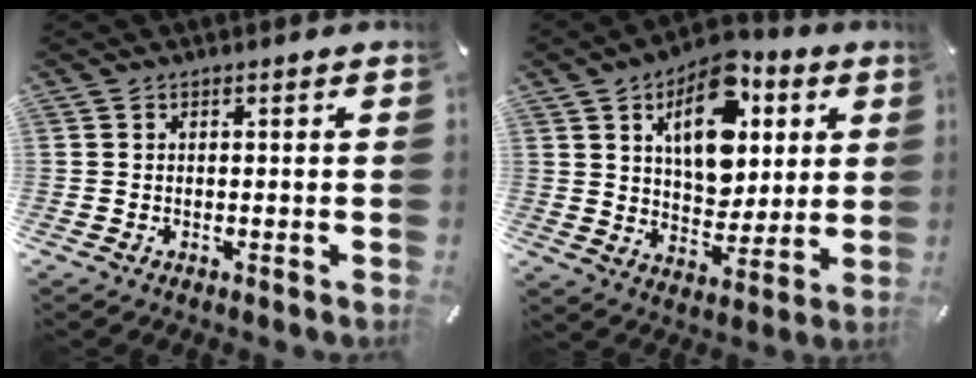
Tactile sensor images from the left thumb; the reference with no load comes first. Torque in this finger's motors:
{"motor_torque": [0.40, 0.64, 2.04, -0.73, 0.15]}